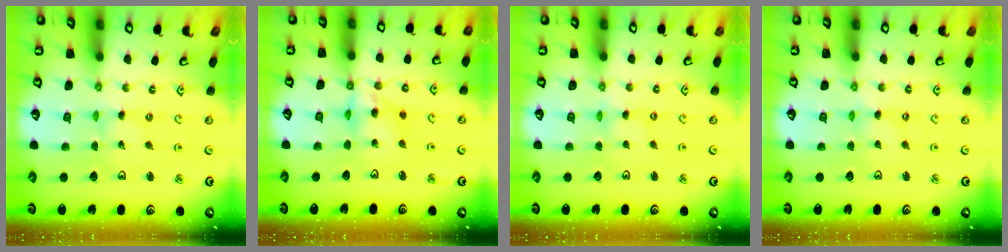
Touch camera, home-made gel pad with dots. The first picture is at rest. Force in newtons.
{"total": 11.6, "press": 11.4, "slide": 1.9}
{"total": 0.8, "press": 0.8, "slide": 0.2}
{"total": 0.0}